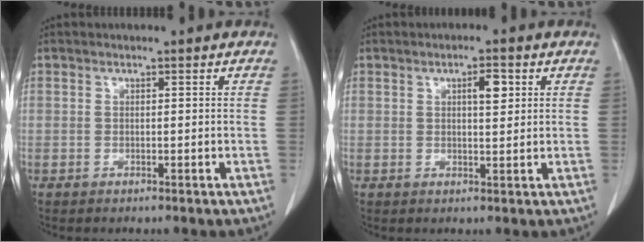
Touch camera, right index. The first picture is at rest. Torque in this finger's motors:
{"motor_torque": [0.03, 0.02, 0.01, 0.02]}